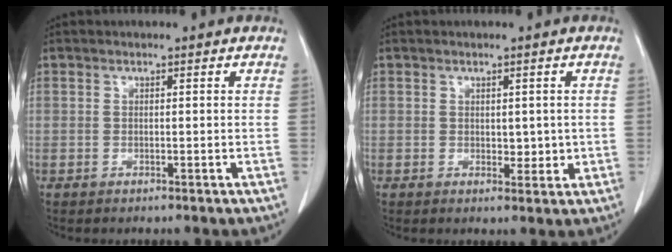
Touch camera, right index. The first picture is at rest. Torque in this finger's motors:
{"motor_torque": [0.17, 0.20, 0.07, 0.04]}